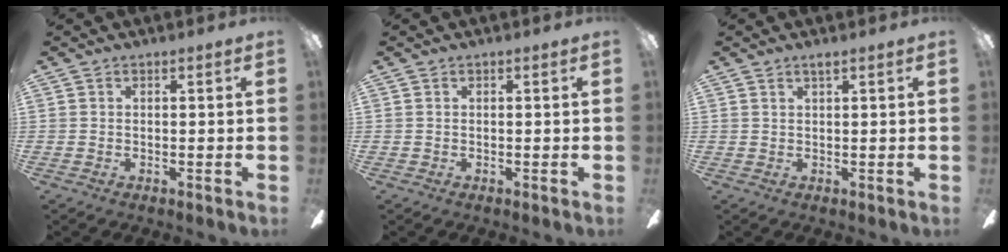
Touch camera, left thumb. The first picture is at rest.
{"total": 0.0}
{"total": 1.1, "force": [0.9, 0.1, 0.5], "torque": [-0.013, 0.000, 0.017]}